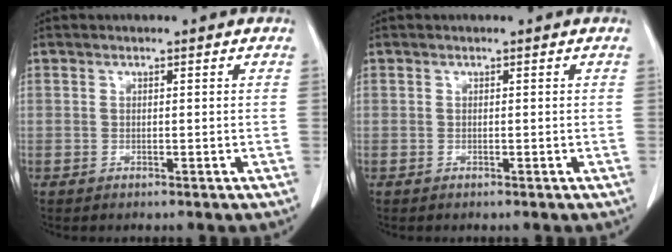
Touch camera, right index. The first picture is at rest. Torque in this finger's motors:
{"motor_torque": [0.00, 0.00, 0.01, 0.00]}